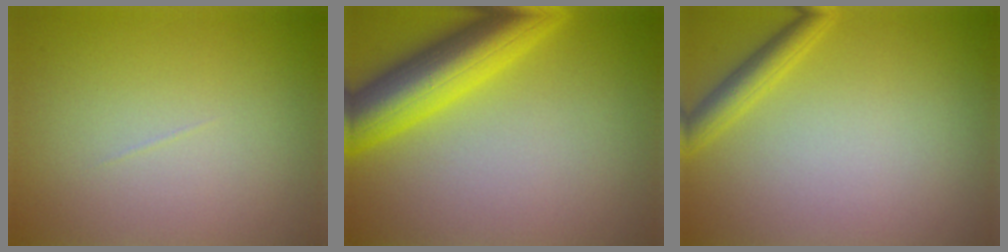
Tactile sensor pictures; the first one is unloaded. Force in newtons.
{"total": 8.2, "press": 8.2, "slide": 0.3}
{"total": 2.4, "press": 2.4, "slide": 0.1}